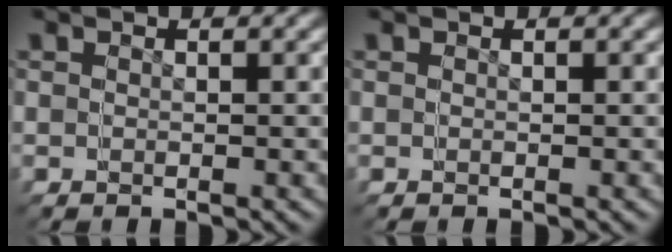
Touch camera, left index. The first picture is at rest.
{"total": 0.0}